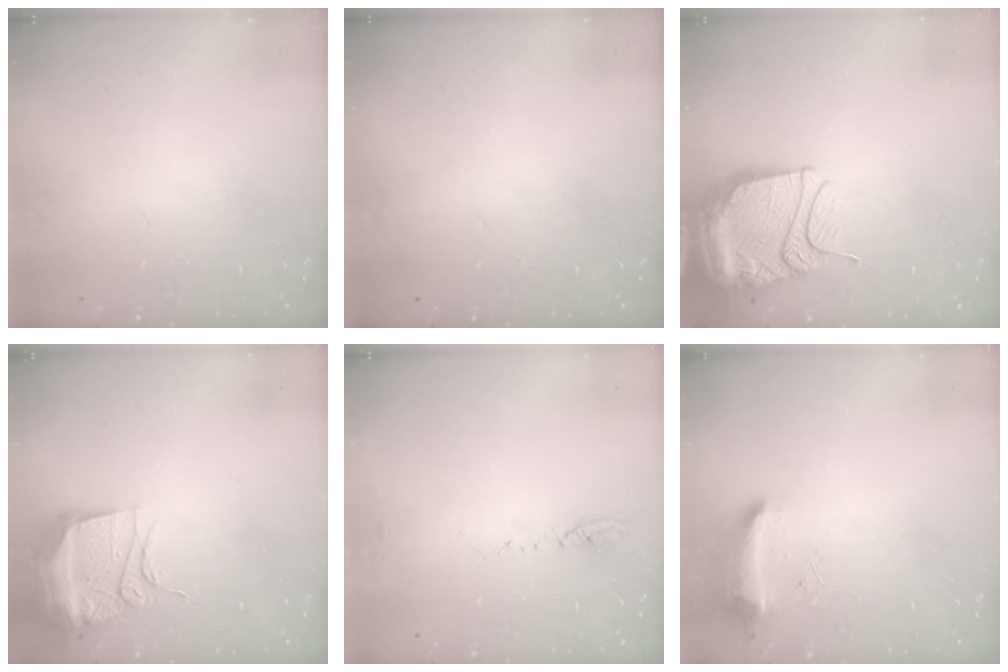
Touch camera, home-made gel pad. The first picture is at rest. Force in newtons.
{"total": 0.0}
{"total": 22.2, "press": 17.0, "slide": 14.3}
{"total": 12.1, "press": 12.0, "slide": 1.6}
{"total": 4.1, "press": 3.9, "slide": 1.4}
{"total": 9.7, "press": 8.8, "slide": 4.1}